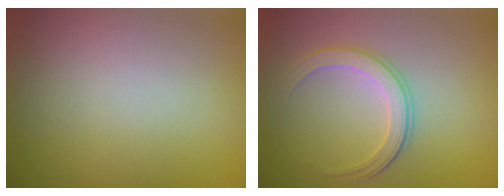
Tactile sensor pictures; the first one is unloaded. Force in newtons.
{"total": 2.9, "press": 2.7, "slide": 1.0}